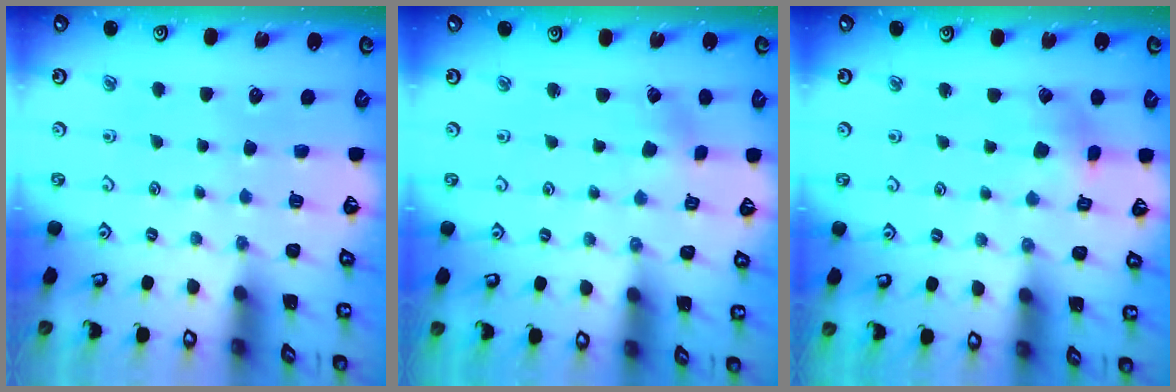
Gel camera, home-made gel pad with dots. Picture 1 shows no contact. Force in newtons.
{"total": 0.6, "press": 0.5, "slide": 0.1}
{"total": 2.7, "press": 2.7, "slide": 0.5}